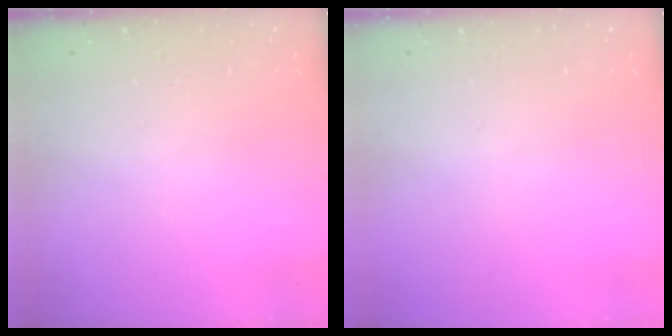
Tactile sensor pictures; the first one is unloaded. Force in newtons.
{"total": 0.0}